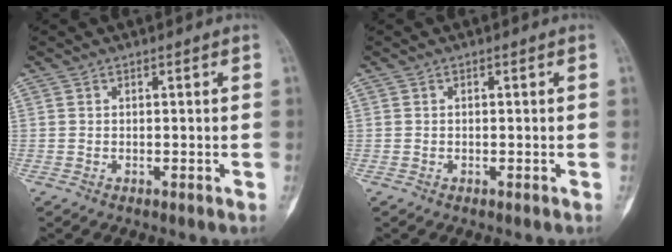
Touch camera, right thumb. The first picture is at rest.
{"total": 0.0}